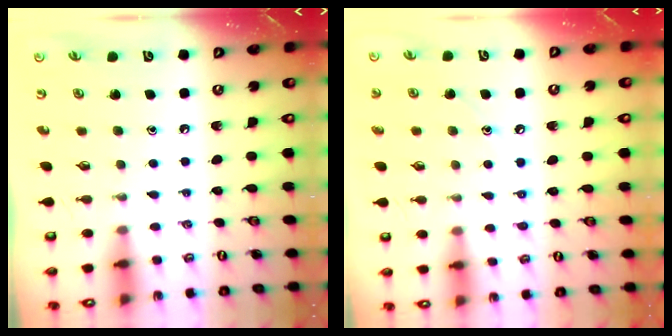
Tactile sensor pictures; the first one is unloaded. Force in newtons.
{"total": 6.6, "press": 6.6, "slide": 0.4}